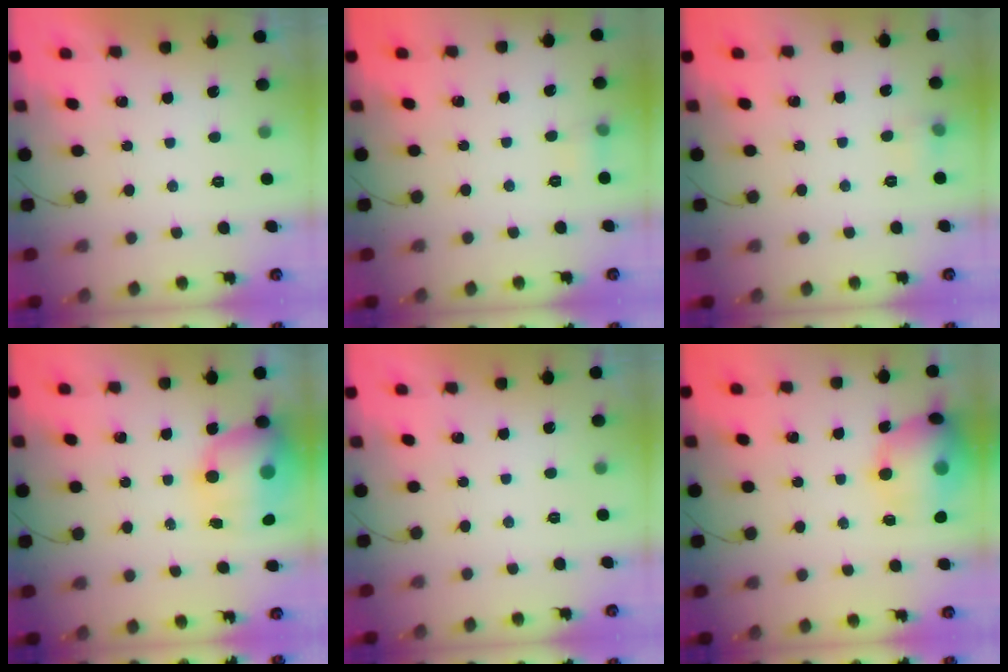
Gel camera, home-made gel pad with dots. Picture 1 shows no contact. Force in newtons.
{"total": 6.7, "press": 3.7, "slide": 5.6}
{"total": 4.8, "press": 4.5, "slide": 1.4}
{"total": 12.6, "press": 12.2, "slide": 3.2}
{"total": 0.0}
{"total": 15.8, "press": 15.4, "slide": 3.3}